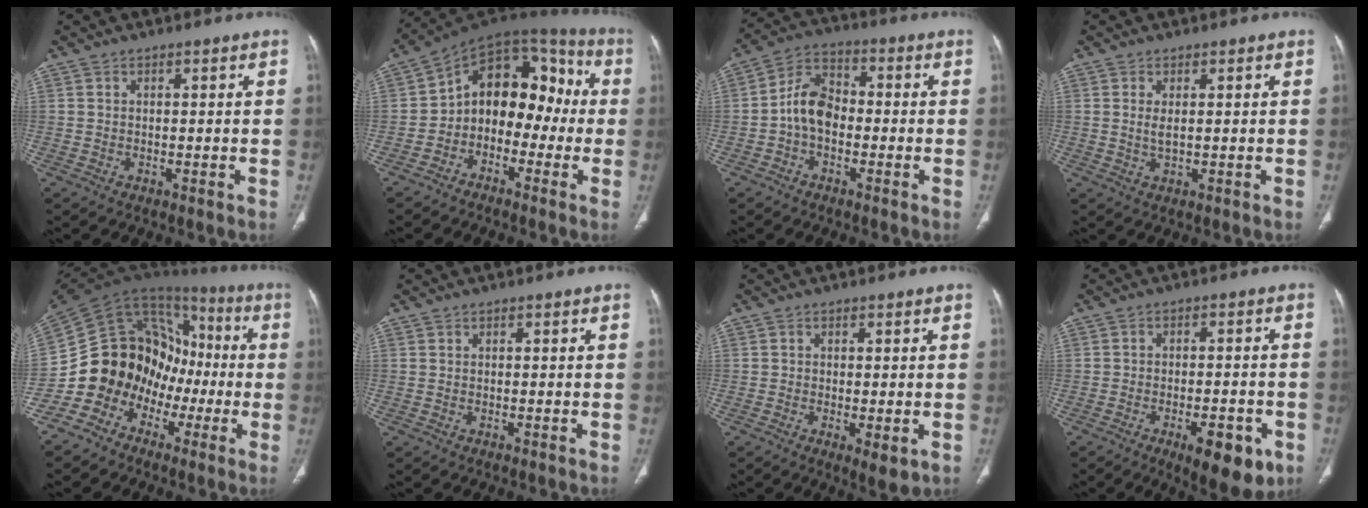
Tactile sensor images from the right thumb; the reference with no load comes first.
{"total": 15.0, "force": [-1.8, 10.5, 10.5], "torque": [-0.101, 0.066, -0.045]}
{"total": 8.1, "force": [-1.5, 5.6, 5.7], "torque": [-0.092, 0.030, -0.042]}
{"total": 2.0, "force": [0.4, 0.7, 1.8], "torque": [-0.041, -0.006, 0.013]}
{"total": 17.7, "force": [-6.6, 14.5, 7.6], "torque": [-0.098, 0.099, -0.122]}
{"total": 0.0}
{"total": 3.8, "force": [-1.0, 1.3, 3.4], "torque": [-0.055, -0.012, -0.013]}
{"total": 10.5, "force": [-4.9, 4.1, 8.3], "torque": [-0.099, 0.010, -0.060]}